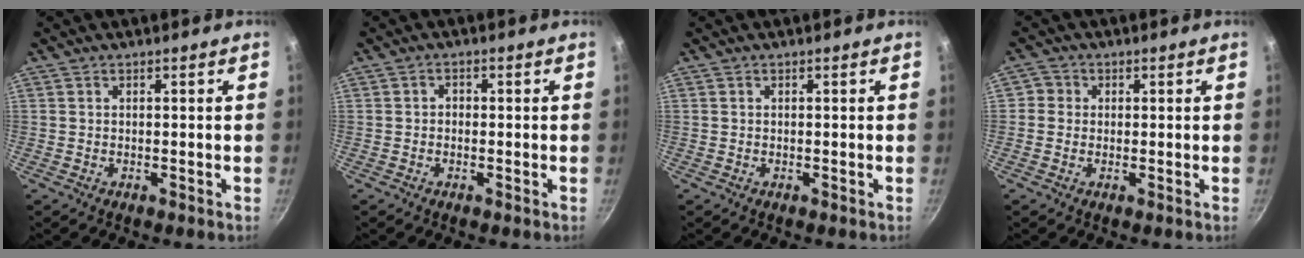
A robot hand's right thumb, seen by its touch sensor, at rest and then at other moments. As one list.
[{"total": 1.3, "force": [-0.3, 1.1, 0.6], "torque": [-0.010, 0.006, -0.007]}, {"total": 0.0}, {"total": 2.5, "force": [-0.1, 2.5, 0.5], "torque": [0.014, 0.003, -0.010]}]